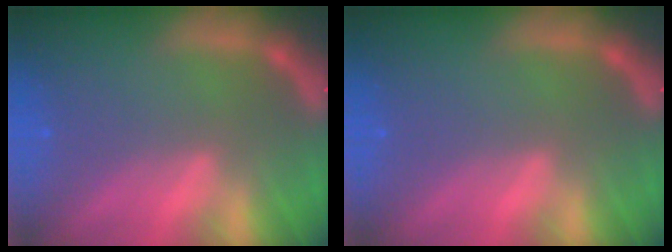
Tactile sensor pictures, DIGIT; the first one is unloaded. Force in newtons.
{"total": 0.0}